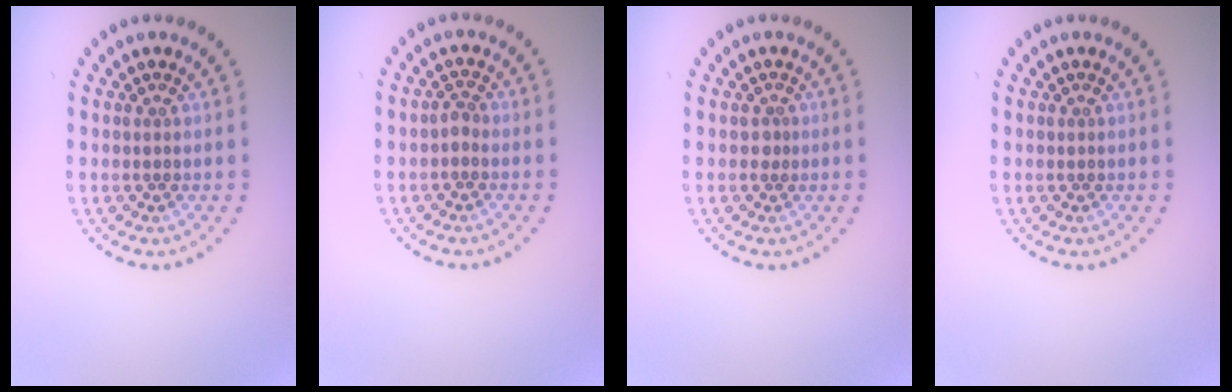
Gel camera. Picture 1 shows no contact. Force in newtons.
{"total": 0.9, "press": 0.6, "slide": 0.7}
{"total": 0.9, "press": 0.6, "slide": 0.6}
{"total": 0.0}